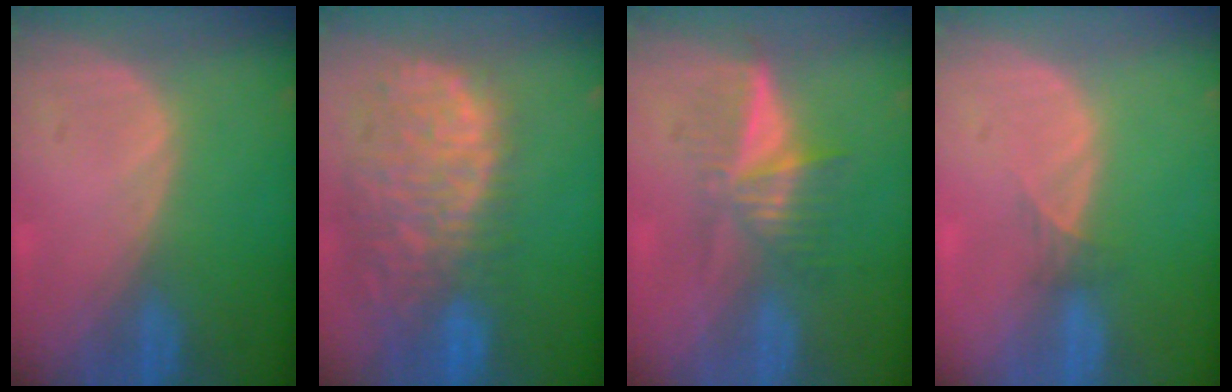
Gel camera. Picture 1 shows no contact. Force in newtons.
{"total": 13.6, "press": 11.0, "slide": 7.9}
{"total": 6.5, "press": 5.5, "slide": 3.6}
{"total": 1.3, "press": 1.0, "slide": 0.8}